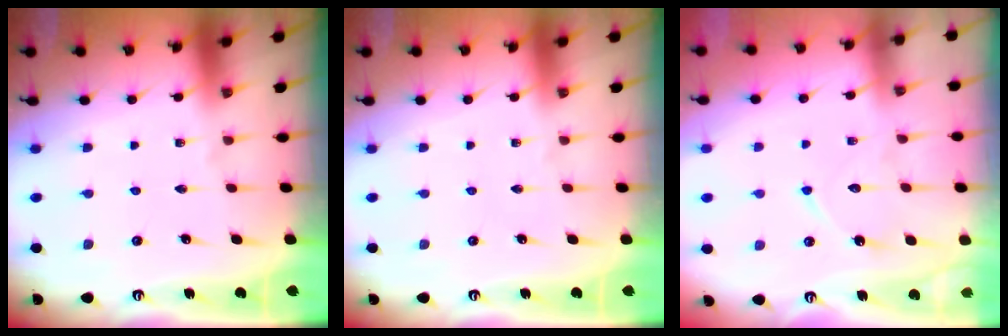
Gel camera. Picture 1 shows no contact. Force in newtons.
{"total": 0.0}
{"total": 8.7, "press": 8.7, "slide": 0.7}